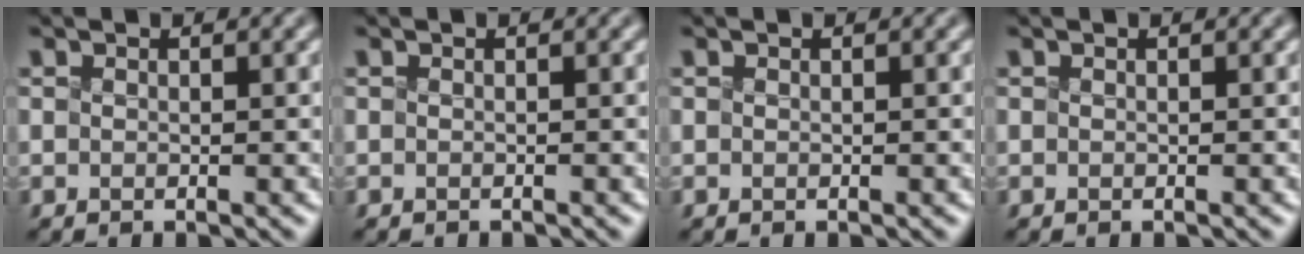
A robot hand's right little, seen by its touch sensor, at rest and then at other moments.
{"total": 0.6, "force": [-0.6, 0.0, 0.1], "torque": [0.003, -0.002, -0.009]}
{"total": 0.0}
{"total": 0.0}